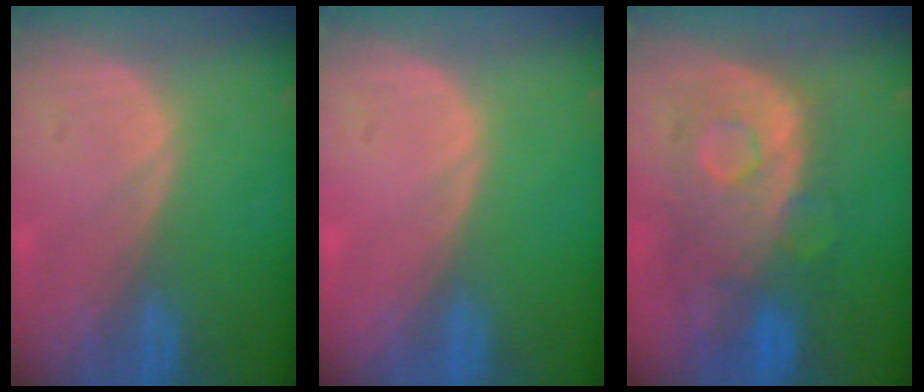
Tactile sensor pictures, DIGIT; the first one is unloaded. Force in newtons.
{"total": 0.0}
{"total": 10.1, "press": 9.2, "slide": 4.1}